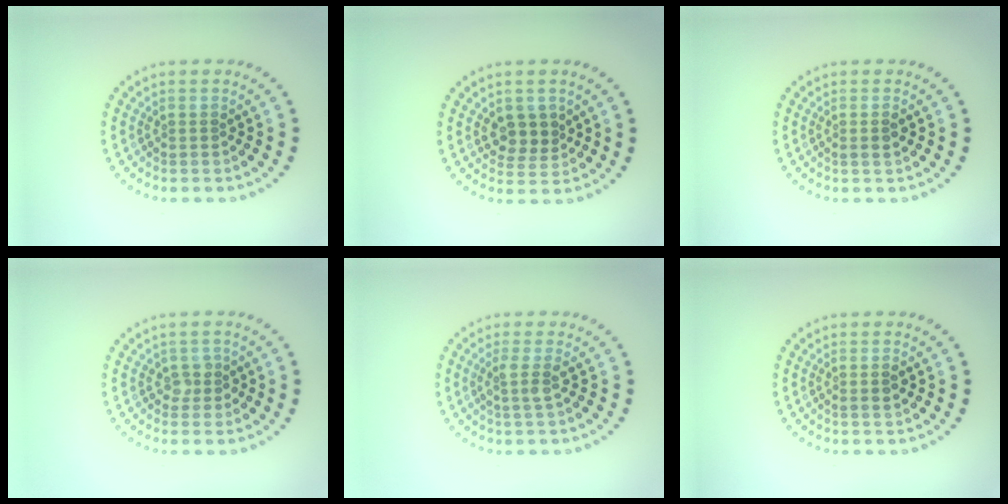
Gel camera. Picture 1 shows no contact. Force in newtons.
{"total": 2.6, "press": 2.4, "slide": 1.0}
{"total": 1.1, "press": 1.0, "slide": 0.5}
{"total": 1.3, "press": 1.1, "slide": 0.7}
{"total": 1.8, "press": 1.3, "slide": 1.2}
{"total": 1.1, "press": 1.0, "slide": 0.5}